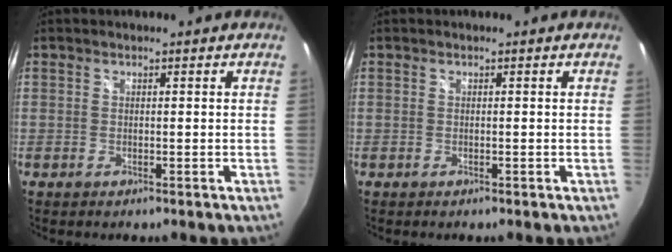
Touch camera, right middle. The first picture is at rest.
{"total": 0.0}